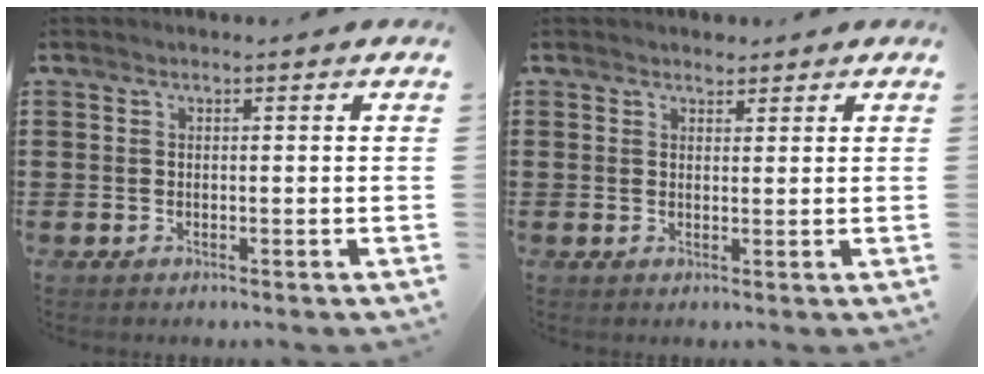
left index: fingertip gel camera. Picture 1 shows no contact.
{"total": 1.7, "force": [1.5, 0.8, 0.2], "torque": [0.000, 0.001, 0.026]}